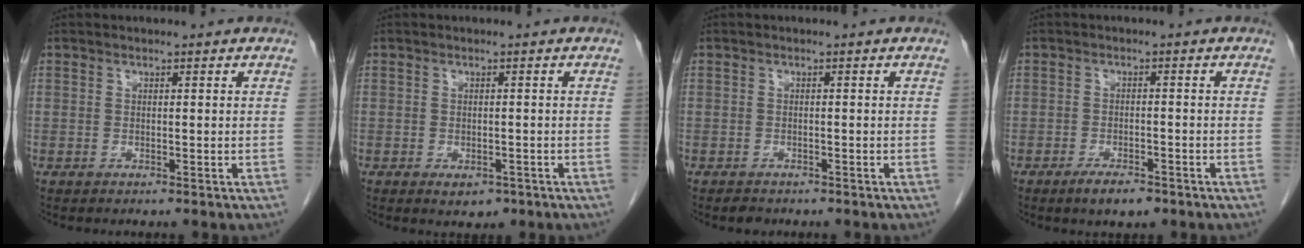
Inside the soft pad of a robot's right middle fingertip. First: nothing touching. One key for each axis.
{"total": 2.4, "fx": -1.3, "fy": 1.4, "fz": 1.5, "tx": -0.016, "ty": -0.001, "tz": -0.008}
{"total": 1.2, "fx": -1.0, "fy": 0.6, "fz": 0.2, "tx": -0.011, "ty": -0.001, "tz": -0.015}
{"total": 3.8, "fx": -2.7, "fy": 1.2, "fz": 2.4, "tx": -0.047, "ty": -0.002, "tz": -0.041}